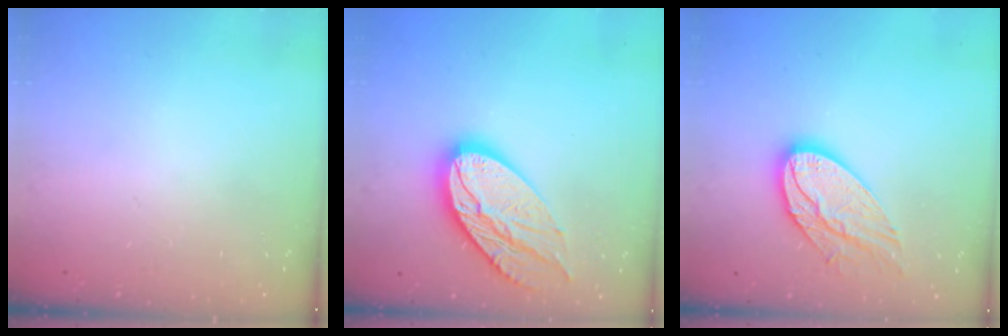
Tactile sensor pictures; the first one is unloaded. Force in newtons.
{"total": 17.2, "press": 17.2, "slide": 1.5}
{"total": 15.6, "press": 15.6, "slide": 1.2}